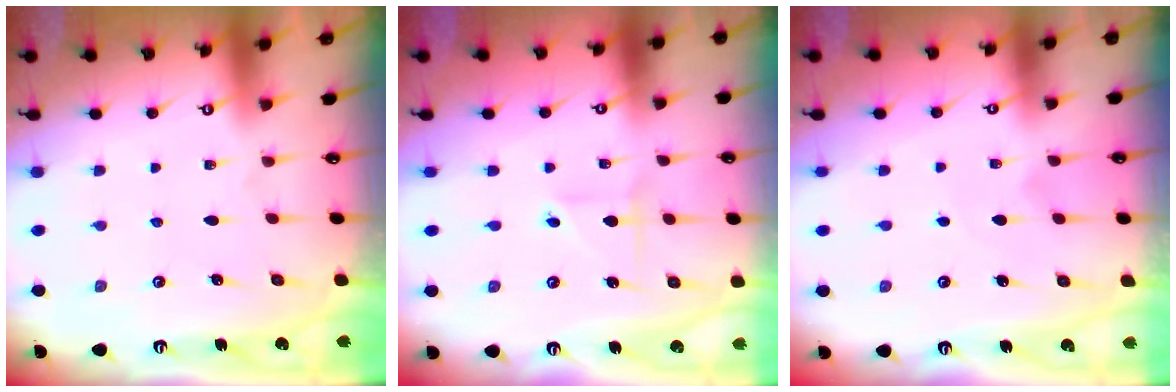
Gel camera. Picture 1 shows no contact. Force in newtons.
{"total": 1.8, "press": 1.8, "slide": 0.2}
{"total": 3.6, "press": 3.5, "slide": 0.4}